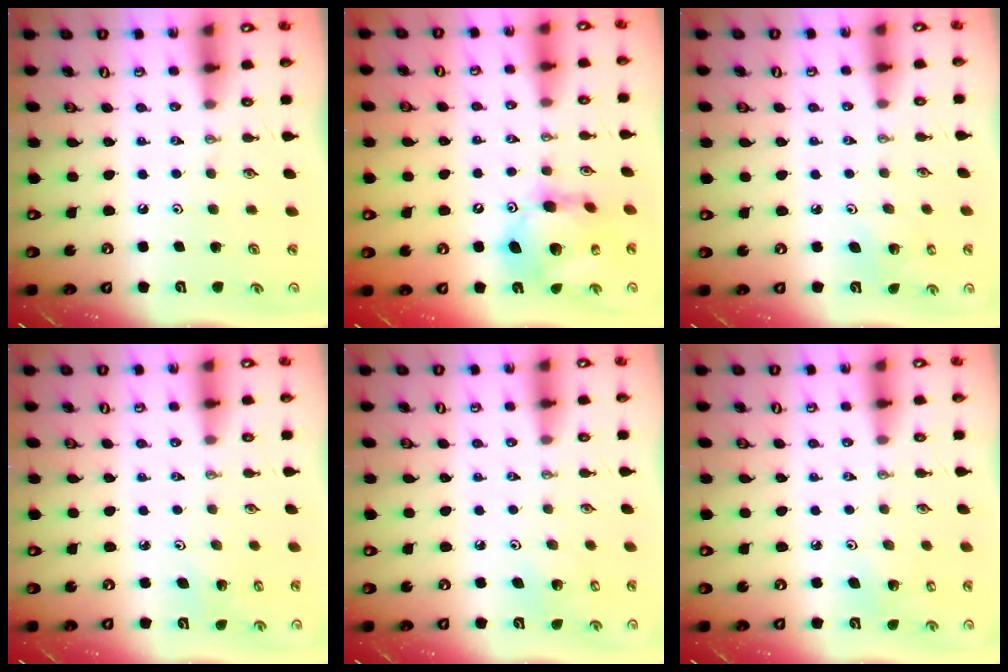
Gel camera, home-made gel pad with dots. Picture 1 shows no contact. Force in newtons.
{"total": 15.6, "press": 15.5, "slide": 1.8}
{"total": 2.4, "press": 2.4, "slide": 0.2}
{"total": 2.8, "press": 2.8, "slide": 0.2}
{"total": 4.9, "press": 4.8, "slide": 0.3}
{"total": 4.8, "press": 4.7, "slide": 1.1}